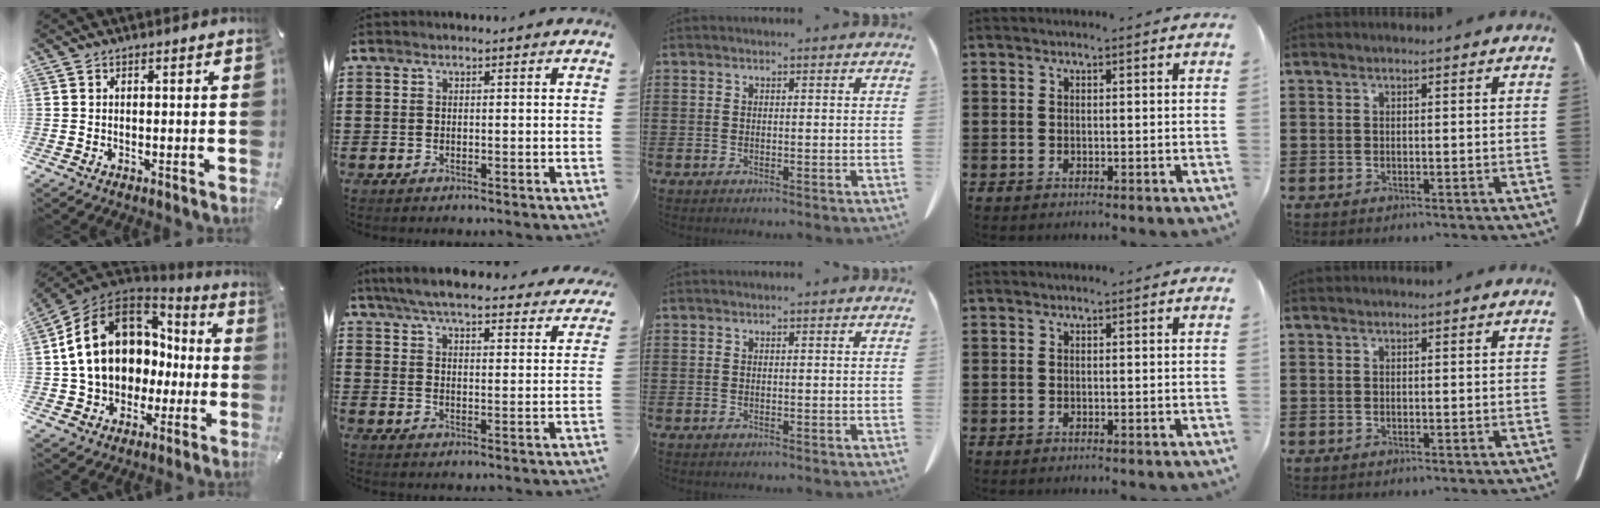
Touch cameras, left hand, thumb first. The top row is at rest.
{"thumb": {"total": 17.4, "force": [1.8, 14.5, 9.4], "torque": [-0.193, 0.005, 0.040]}, "index": {"total": 6.3, "force": [5.9, 0.1, 2.2], "torque": [-0.067, -0.036, 0.103]}}